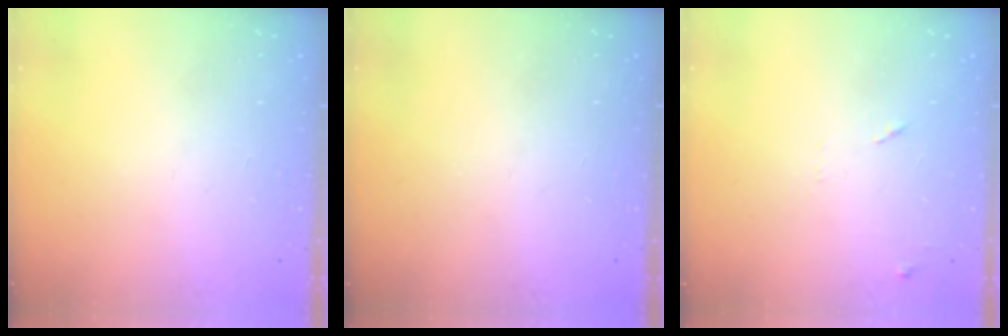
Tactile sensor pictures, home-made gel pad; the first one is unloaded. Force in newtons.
{"total": 0.0}
{"total": 5.7, "press": 5.7, "slide": 0.7}